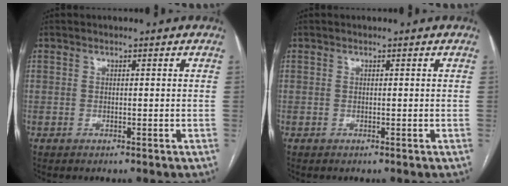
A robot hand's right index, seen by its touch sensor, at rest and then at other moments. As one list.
[{"total": 0.0}]